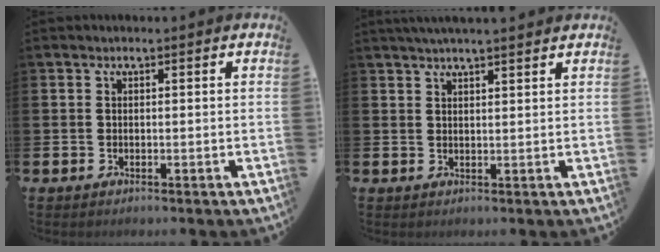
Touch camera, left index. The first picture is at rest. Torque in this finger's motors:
{"motor_torque": [0.95, -1.19, 0.64, 0.21]}